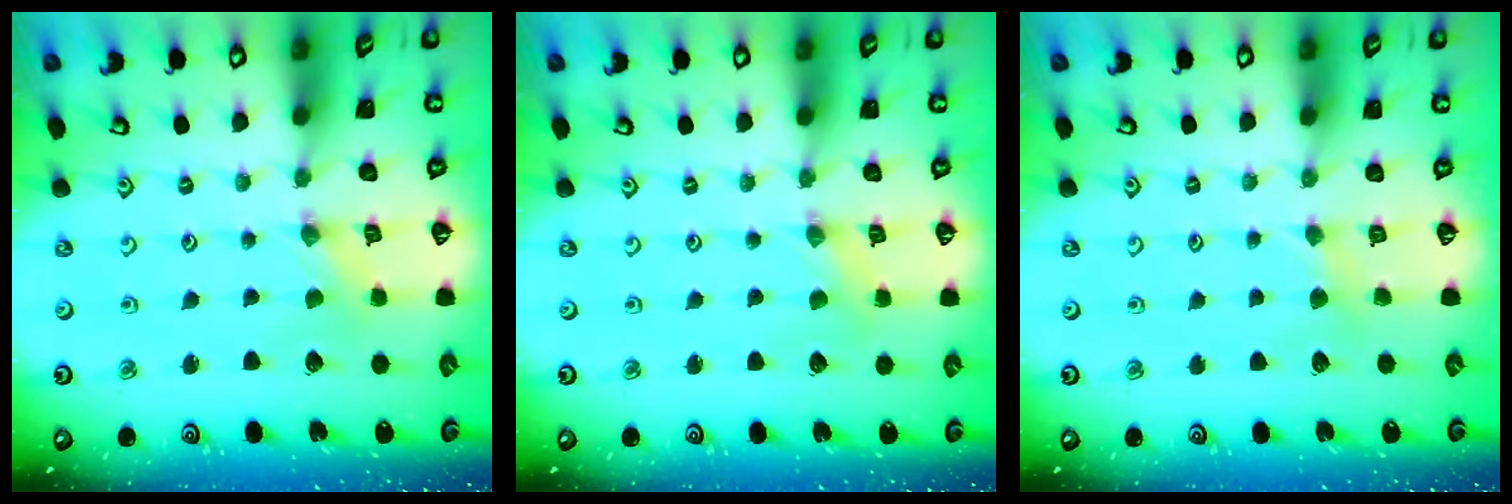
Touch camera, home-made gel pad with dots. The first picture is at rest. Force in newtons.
{"total": 1.1, "press": 1.1, "slide": 0.2}
{"total": 3.1, "press": 3.1, "slide": 0.4}